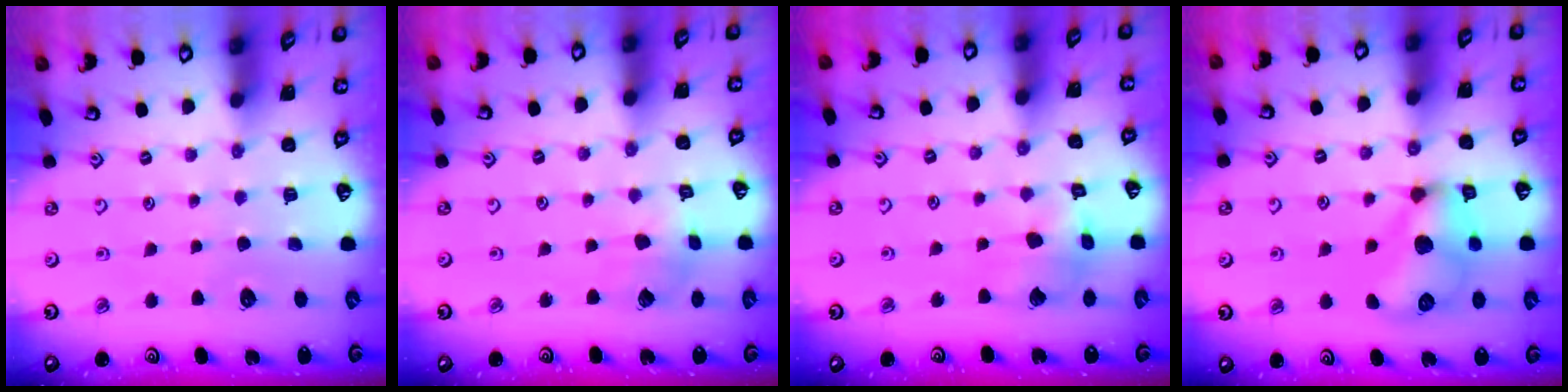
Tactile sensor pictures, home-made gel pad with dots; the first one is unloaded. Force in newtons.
{"total": 2.0, "press": 2.0, "slide": 0.3}
{"total": 10.2, "press": 10.1, "slide": 1.5}
{"total": 16.0, "press": 15.9, "slide": 1.1}